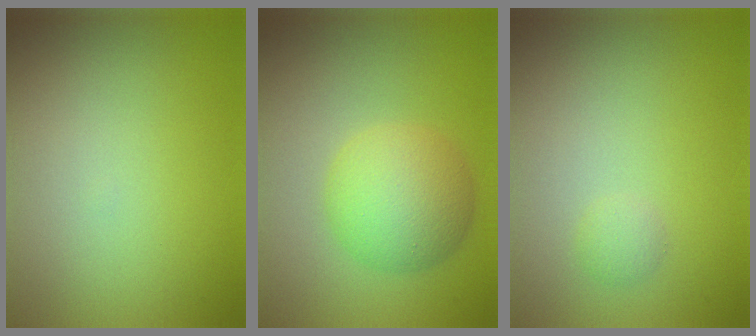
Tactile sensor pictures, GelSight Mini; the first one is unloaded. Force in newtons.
{"total": 5.3, "press": 5.3, "slide": 0.0}
{"total": 0.8, "press": 0.8, "slide": 0.1}